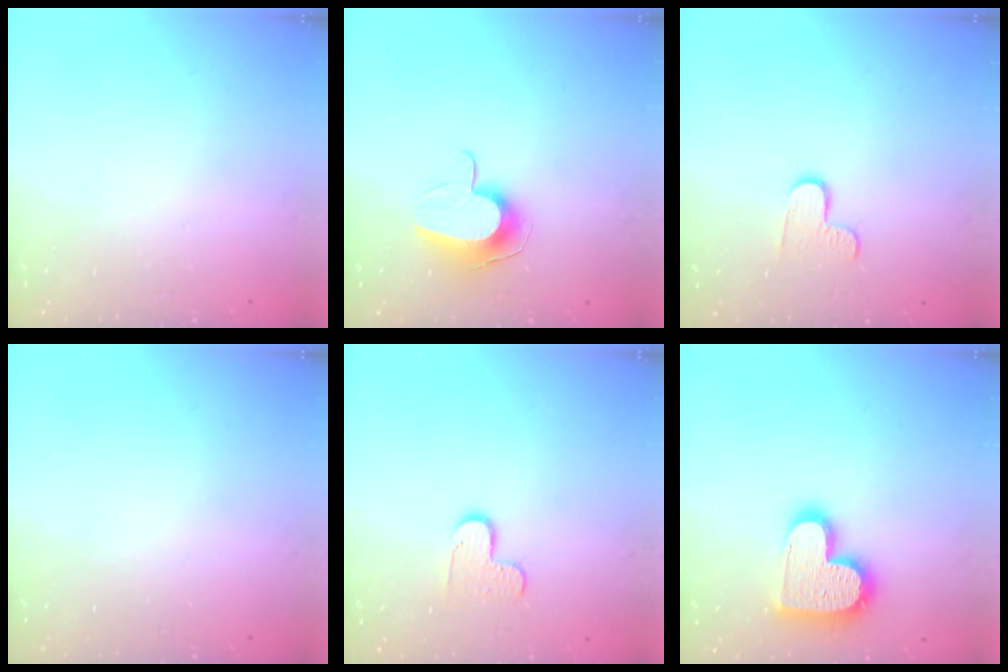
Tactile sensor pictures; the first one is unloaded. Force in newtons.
{"total": 10.0, "press": 10.0, "slide": 1.2}
{"total": 4.5, "press": 4.5, "slide": 0.4}
{"total": 0.0}
{"total": 5.5, "press": 5.5, "slide": 0.5}
{"total": 17.1, "press": 17.1, "slide": 1.1}